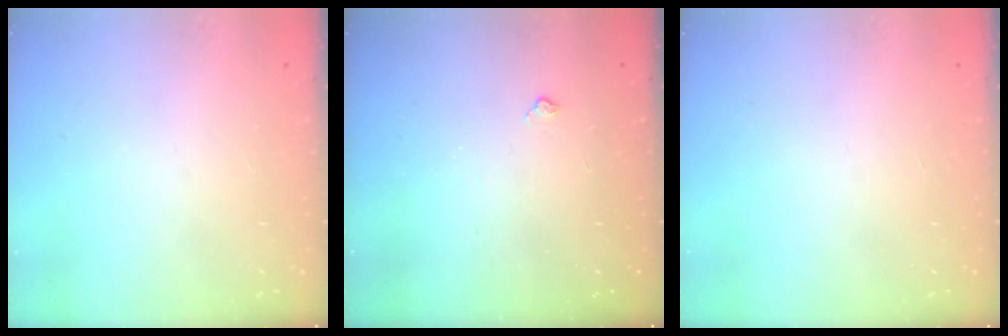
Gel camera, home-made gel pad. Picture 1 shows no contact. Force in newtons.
{"total": 2.7, "press": 2.7, "slide": 0.6}
{"total": 0.0}